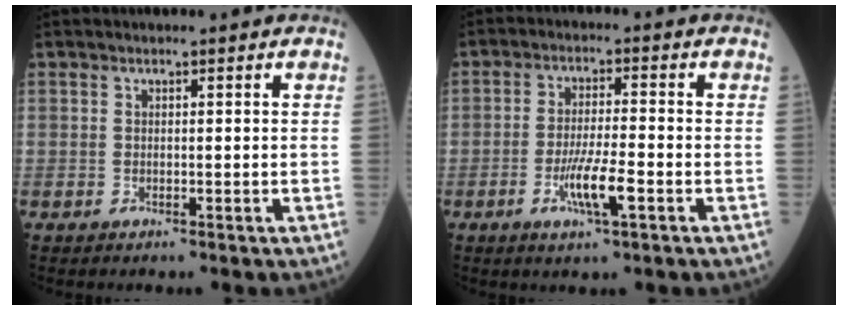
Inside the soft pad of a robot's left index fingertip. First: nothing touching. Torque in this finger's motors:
{"motor_torque": [1.19, 0.74, 0.32, 0.14]}